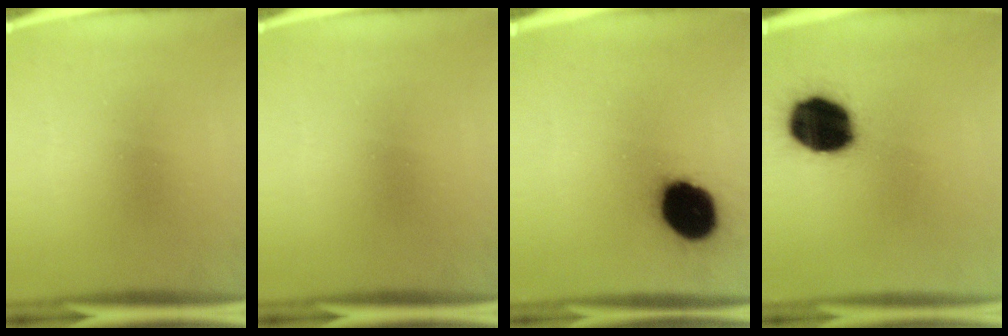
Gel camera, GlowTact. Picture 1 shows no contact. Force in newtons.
{"total": 0.0}
{"total": 18.1}
{"total": 19.6}